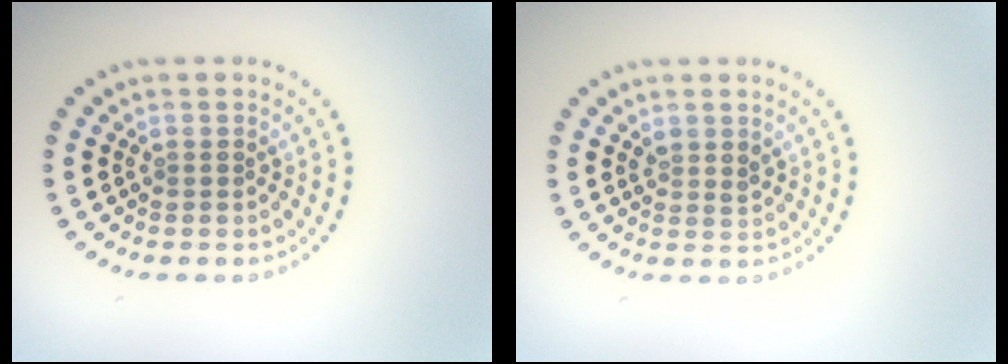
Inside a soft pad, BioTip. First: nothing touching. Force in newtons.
{"total": 1.2, "press": 1.0, "slide": 0.6}